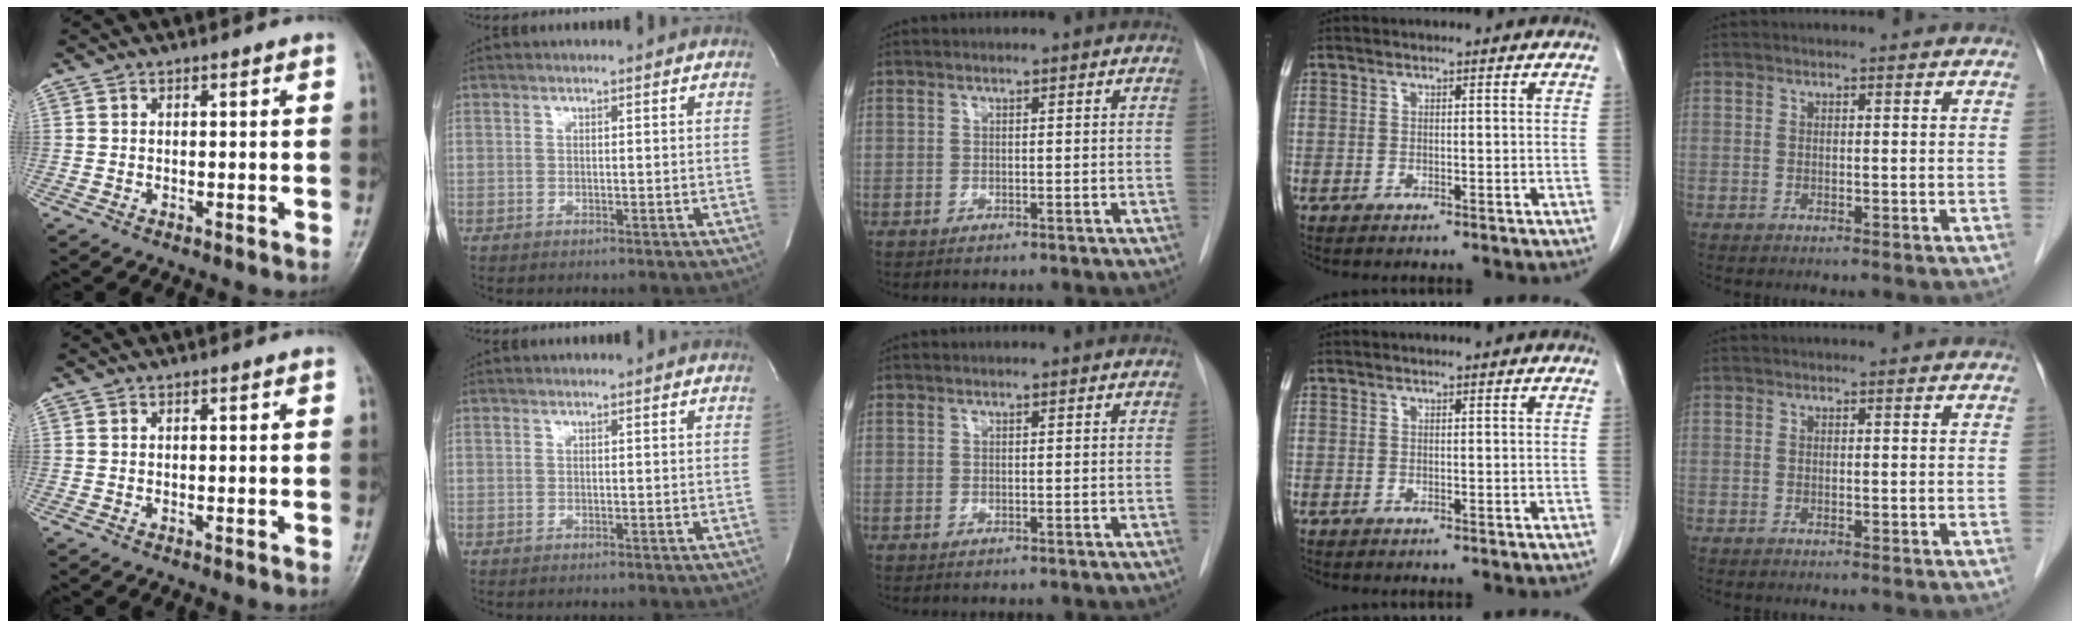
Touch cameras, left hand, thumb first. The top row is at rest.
{}